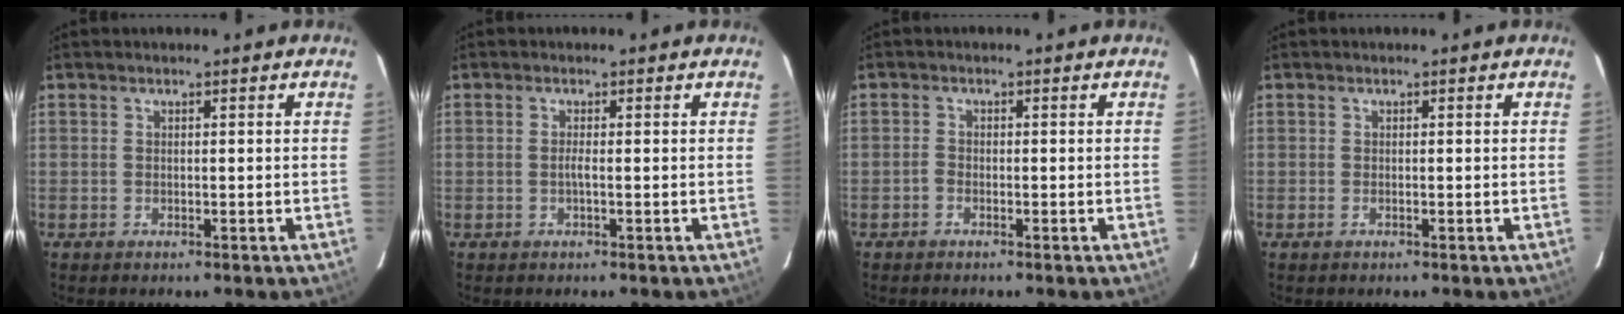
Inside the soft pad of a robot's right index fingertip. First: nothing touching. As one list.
[{"total": 1.0, "force": [-0.3, -0.1, 0.9], "torque": [-0.017, -0.002, -0.006]}, {"total": 1.1, "force": [-0.8, 0.7, 0.3], "torque": [-0.005, -0.001, -0.017]}, {"total": 0.0}]